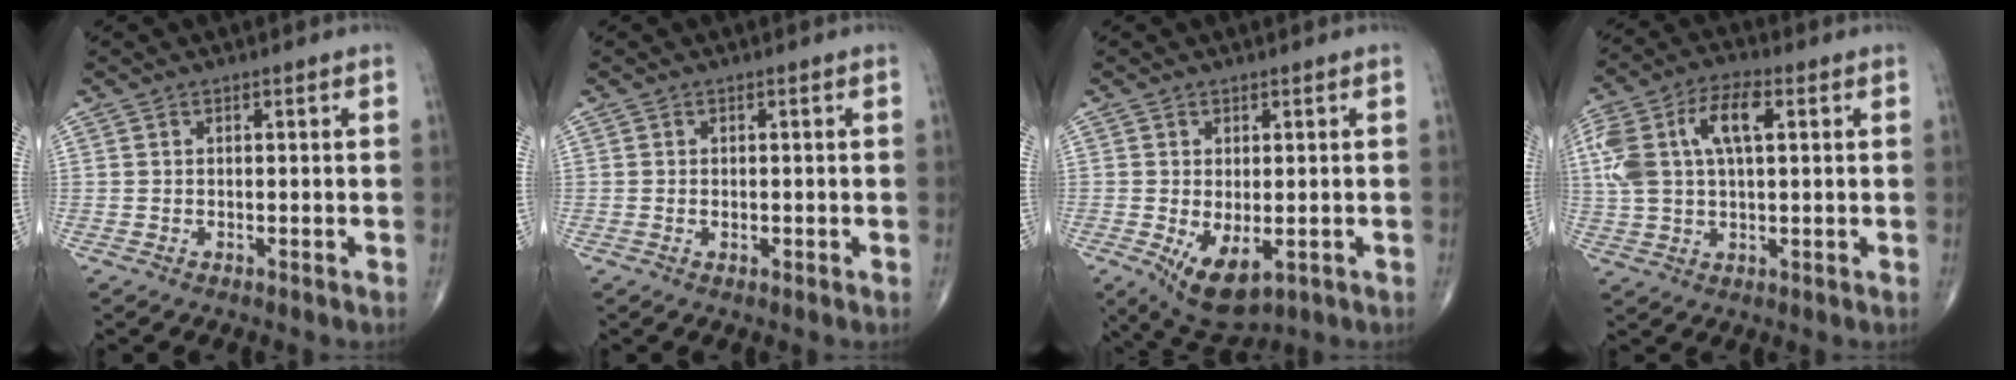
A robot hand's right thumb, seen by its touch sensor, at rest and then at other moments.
{"total": 0.8, "force": [-0.1, 0.5, 0.6], "torque": [-0.010, 0.001, -0.001]}
{"total": 7.9, "force": [-2.0, 4.0, 6.5], "torque": [-0.101, -0.015, -0.015]}
{"total": 14.2, "force": [3.6, 7.1, 11.8], "torque": [-0.255, 0.025, 0.065]}